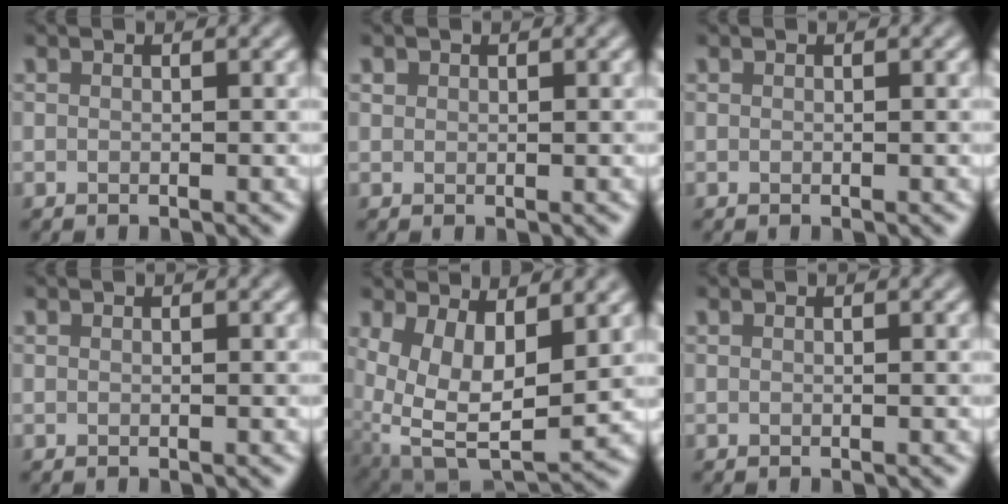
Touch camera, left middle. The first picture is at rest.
{"total": 0.5, "force": [0.3, 0.4, 0.0], "torque": [0.002, -0.001, 0.007]}
{"total": 0.0}
{"total": 0.0}
{"total": 10.8, "force": [1.5, 5.9, 8.9], "torque": [-0.164, -0.025, 0.045]}
{"total": 0.0}